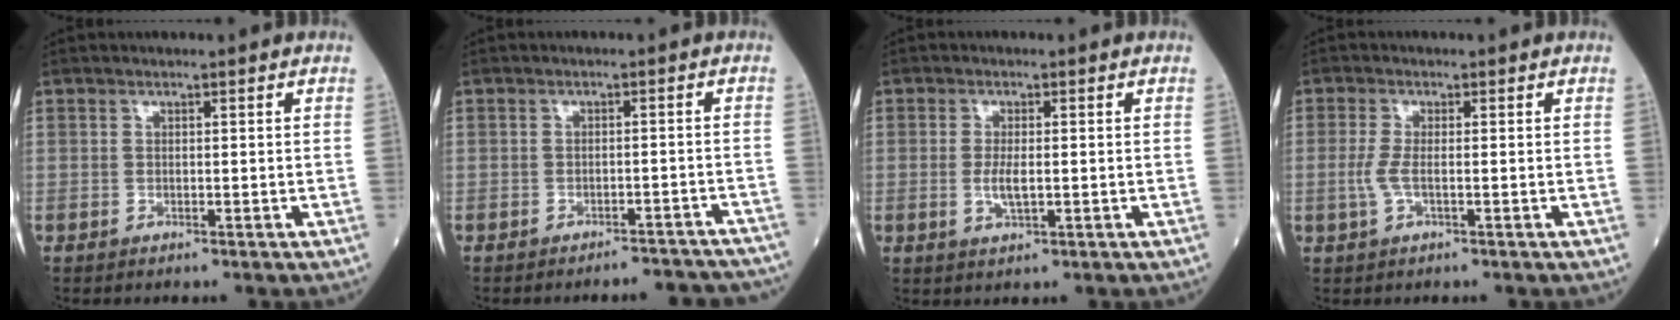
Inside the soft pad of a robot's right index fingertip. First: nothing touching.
{"total": 8.8, "force": [-8.4, 1.8, 1.8], "torque": [-0.005, 0.011, -0.085]}
{"total": 3.0, "force": [-0.2, 0.8, 2.9], "torque": [-0.064, -0.004, 0.000]}
{"total": 2.5, "force": [-0.4, 0.5, 2.5], "torque": [-0.067, -0.004, -0.010]}